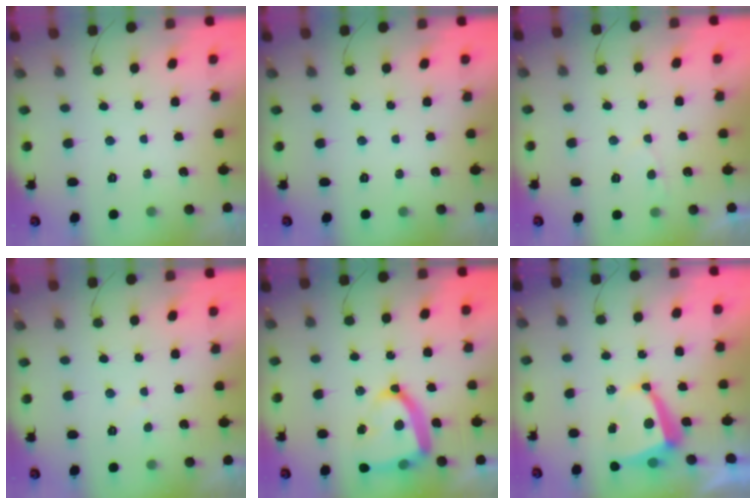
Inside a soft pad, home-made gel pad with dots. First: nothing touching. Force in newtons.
{"total": 0.0}
{"total": 2.8, "press": 2.7, "slide": 0.3}
{"total": 2.1, "press": 2.1, "slide": 0.2}
{"total": 16.0, "press": 15.9, "slide": 1.6}
{"total": 6.4, "press": 6.3, "slide": 0.9}